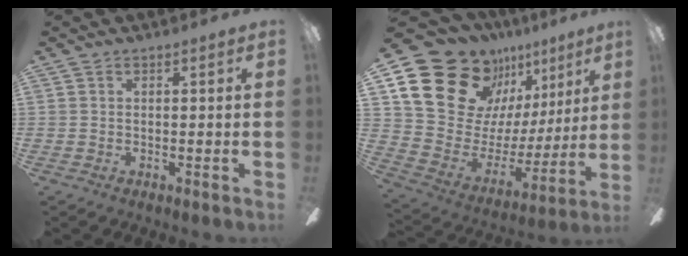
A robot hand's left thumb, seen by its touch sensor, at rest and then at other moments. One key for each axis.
{"total": 23.3, "fx": 15.3, "fy": 14.3, "fz": 10.3, "tx": -0.186, "ty": -0.098, "tz": 0.295}